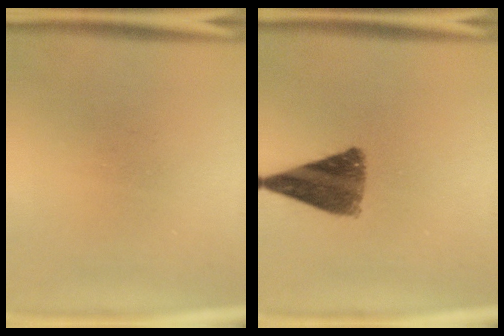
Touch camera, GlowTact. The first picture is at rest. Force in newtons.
{"total": 9.6}